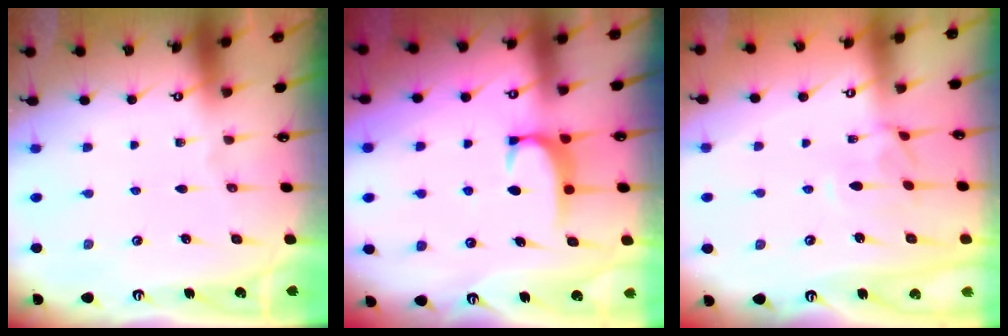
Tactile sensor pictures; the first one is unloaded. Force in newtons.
{"total": 1.9, "press": 1.9, "slide": 0.5}
{"total": 2.2, "press": 2.1, "slide": 0.5}